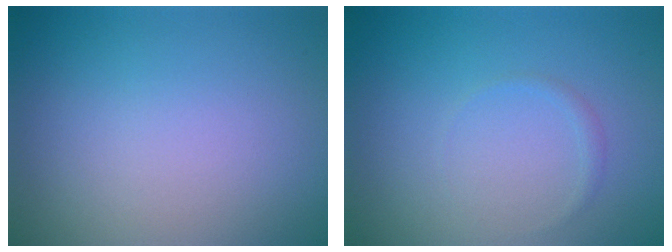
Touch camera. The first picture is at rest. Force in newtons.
{"total": 0.6, "press": 0.6, "slide": 0.0}